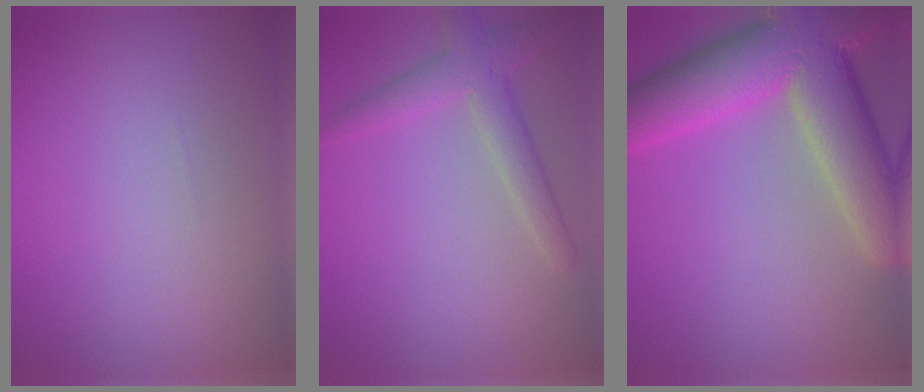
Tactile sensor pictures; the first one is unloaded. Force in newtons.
{"total": 3.3, "press": 3.3, "slide": 0.1}
{"total": 12.3, "press": 12.2, "slide": 1.1}